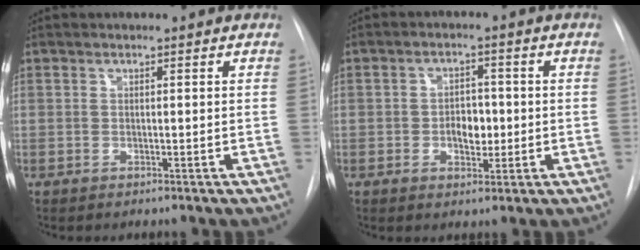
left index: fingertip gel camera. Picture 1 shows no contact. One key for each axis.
{"total": 4.1, "fx": -0.5, "fy": 2.7, "fz": 3.1, "tx": -0.044, "ty": 0.006, "tz": -0.004}